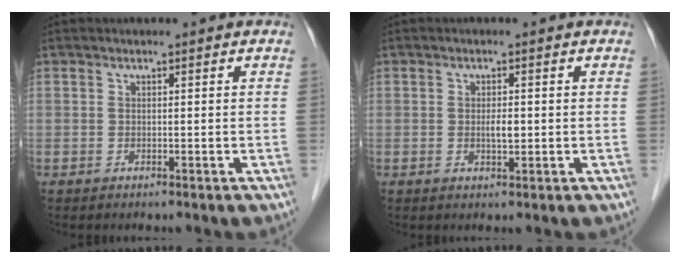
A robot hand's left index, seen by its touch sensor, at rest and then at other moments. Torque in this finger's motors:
{"motor_torque": [0.06, 0.05, 0.05, 0.01]}